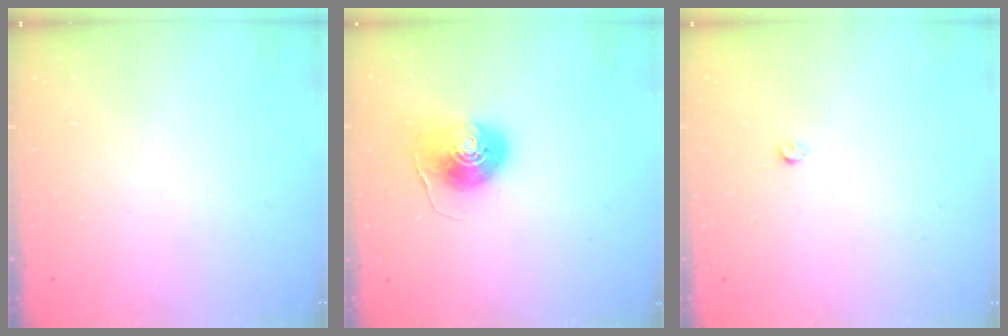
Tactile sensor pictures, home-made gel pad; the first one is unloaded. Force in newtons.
{"total": 8.1, "press": 8.1, "slide": 0.3}
{"total": 2.8, "press": 2.8, "slide": 0.5}